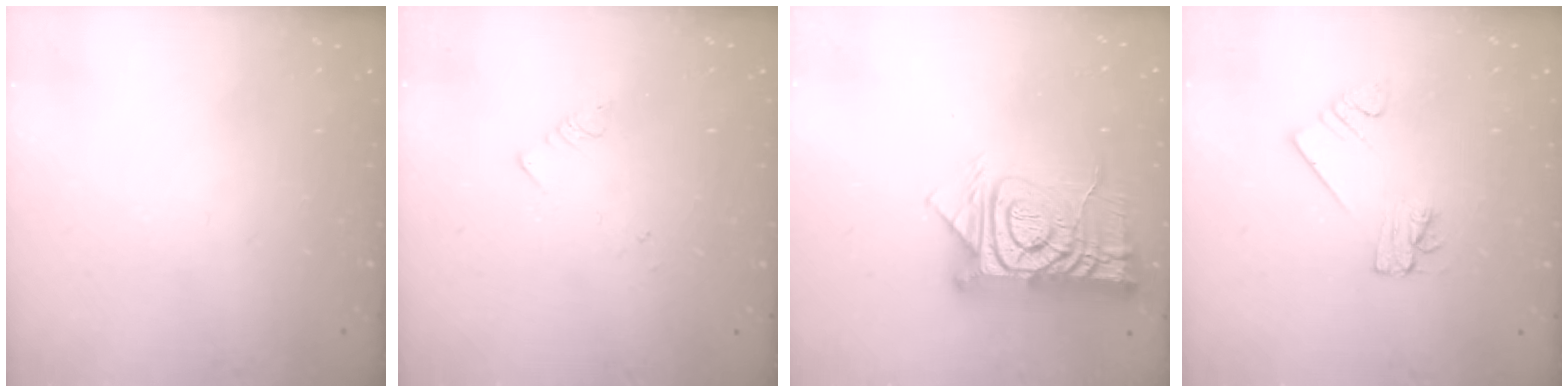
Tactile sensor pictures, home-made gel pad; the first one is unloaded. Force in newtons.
{"total": 1.3, "press": 1.2, "slide": 0.1}
{"total": 16.8, "press": 16.8, "slide": 1.7}
{"total": 2.2, "press": 2.2, "slide": 0.1}